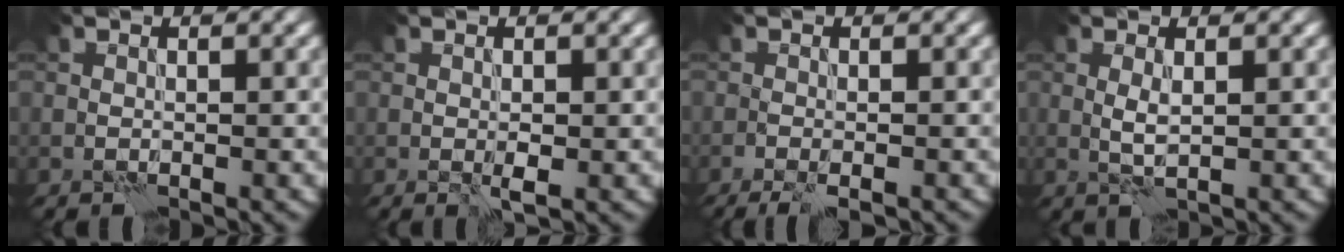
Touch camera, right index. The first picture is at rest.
{"total": 1.3, "force": [-0.2, 0.5, 1.2], "torque": [-0.021, -0.002, -0.004]}
{"total": 2.6, "force": [-1.8, 0.3, 1.8], "torque": [-0.035, -0.003, -0.031]}
{"total": 1.4, "force": [0.4, 0.2, 1.3], "torque": [-0.031, 0.003, 0.008]}